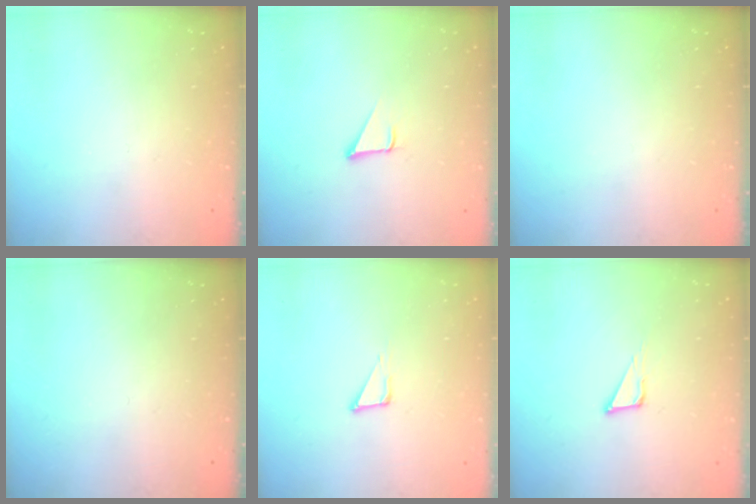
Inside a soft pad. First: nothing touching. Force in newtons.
{"total": 1.9, "press": 1.9, "slide": 0.1}
{"total": 0.0}
{"total": 0.0}
{"total": 3.6, "press": 3.6, "slide": 0.2}
{"total": 3.5, "press": 3.5, "slide": 0.2}